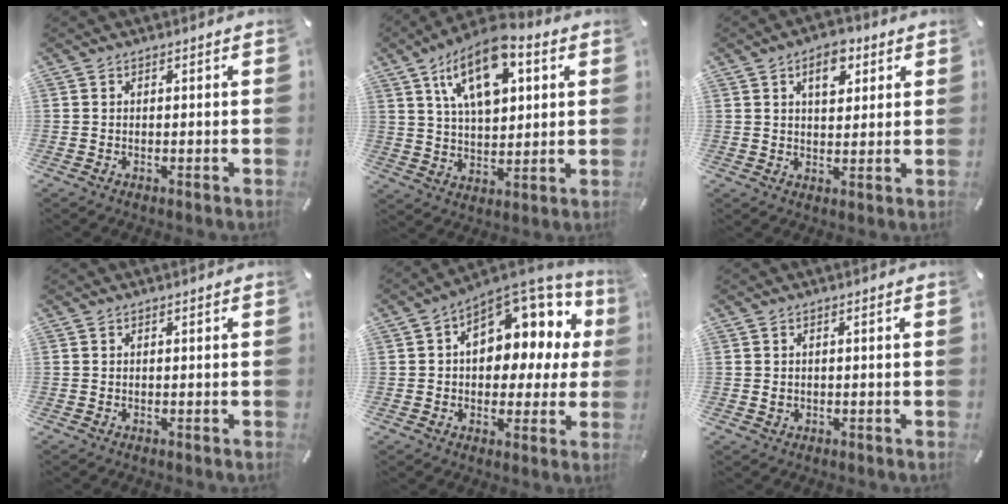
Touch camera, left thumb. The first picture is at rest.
{"total": 14.5, "force": [7.0, 8.0, 9.8], "torque": [-0.168, -0.013, 0.123]}
{"total": 7.0, "force": [3.5, 4.2, 4.4], "torque": [-0.052, -0.004, 0.053]}
{"total": 0.0}
{"total": 12.4, "force": [4.9, 7.9, 8.3], "torque": [-0.104, -0.045, 0.085]}
{"total": 0.9, "force": [-0.1, 0.8, 0.3], "torque": [-0.008, 0.004, -0.002]}